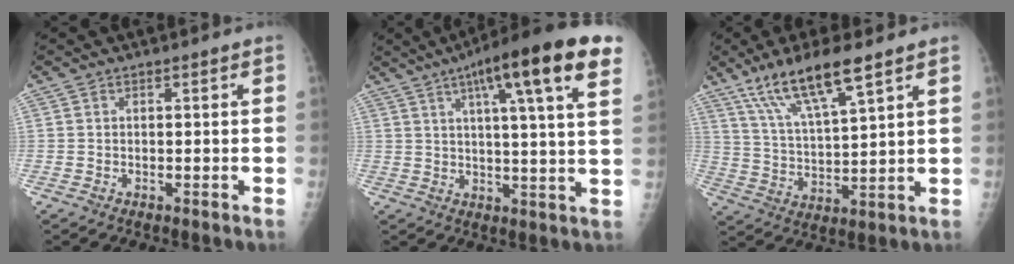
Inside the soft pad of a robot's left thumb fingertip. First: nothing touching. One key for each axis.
{"total": 19.4, "fx": 10.0, "fy": 2.7, "fz": 16.4, "tx": -0.234, "ty": -0.008, "tz": 0.132}
{"total": 13.1, "fx": 8.5, "fy": 2.5, "fz": 9.6, "tx": -0.178, "ty": -0.031, "tz": 0.169}